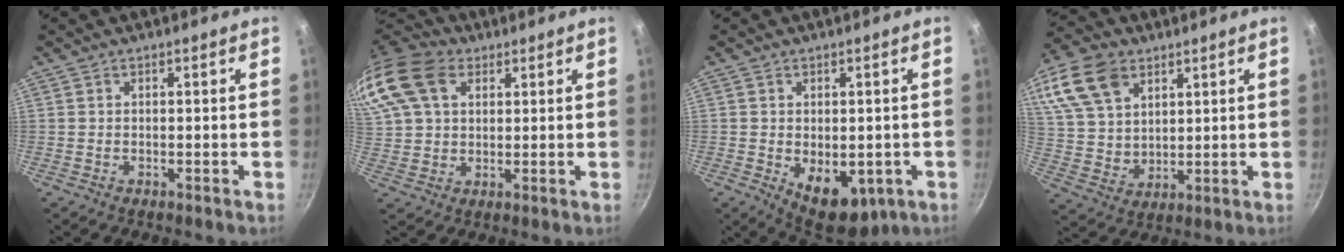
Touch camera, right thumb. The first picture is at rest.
{"total": 20.4, "force": [8.6, 14.4, 11.8], "torque": [-0.276, 0.034, 0.157]}
{"total": 10.3, "force": [-2.5, 6.2, 7.8], "torque": [-0.081, -0.011, -0.017]}
{"total": 17.7, "force": [8.8, 11.9, 9.6], "torque": [-0.193, -0.008, 0.176]}